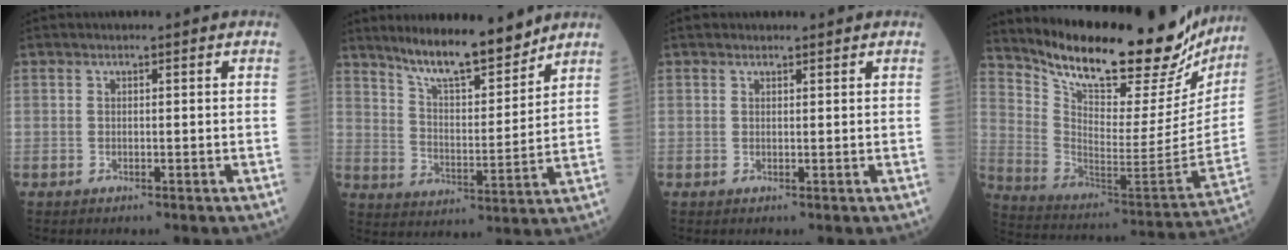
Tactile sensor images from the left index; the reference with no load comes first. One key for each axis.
{"total": 11.4, "fx": 9.8, "fy": 1.6, "fz": 5.5, "tx": -0.094, "ty": -0.008, "tz": 0.172}
{"total": 0.8, "fx": 0.8, "fy": 0.3, "fz": 0.0, "tx": -0.007, "ty": 0.004, "tz": 0.013}
{"total": 28.7, "fx": 24.9, "fy": 6.9, "fz": 12.7, "tx": -0.211, "ty": -0.064, "tz": 0.349}